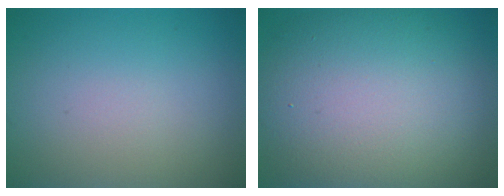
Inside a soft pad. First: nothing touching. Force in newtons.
{"total": 13.9, "press": 13.9, "slide": 0.8}